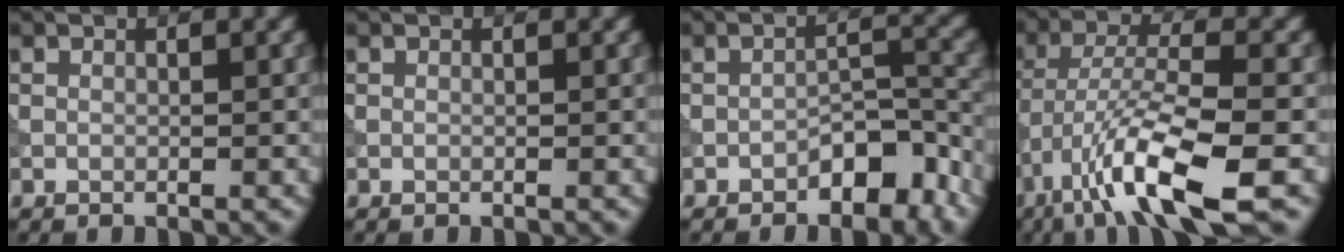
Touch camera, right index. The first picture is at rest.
{"total": 0.0}
{"total": 4.3, "force": [-2.8, 1.9, 2.7], "torque": [-0.032, 0.014, -0.042]}
{"total": 9.8, "force": [-5.1, 2.2, 8.1], "torque": [-0.144, 0.004, -0.099]}